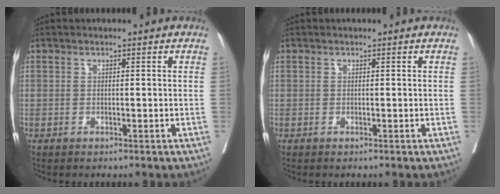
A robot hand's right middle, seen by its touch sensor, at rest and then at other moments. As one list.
[{"total": 0.0}]